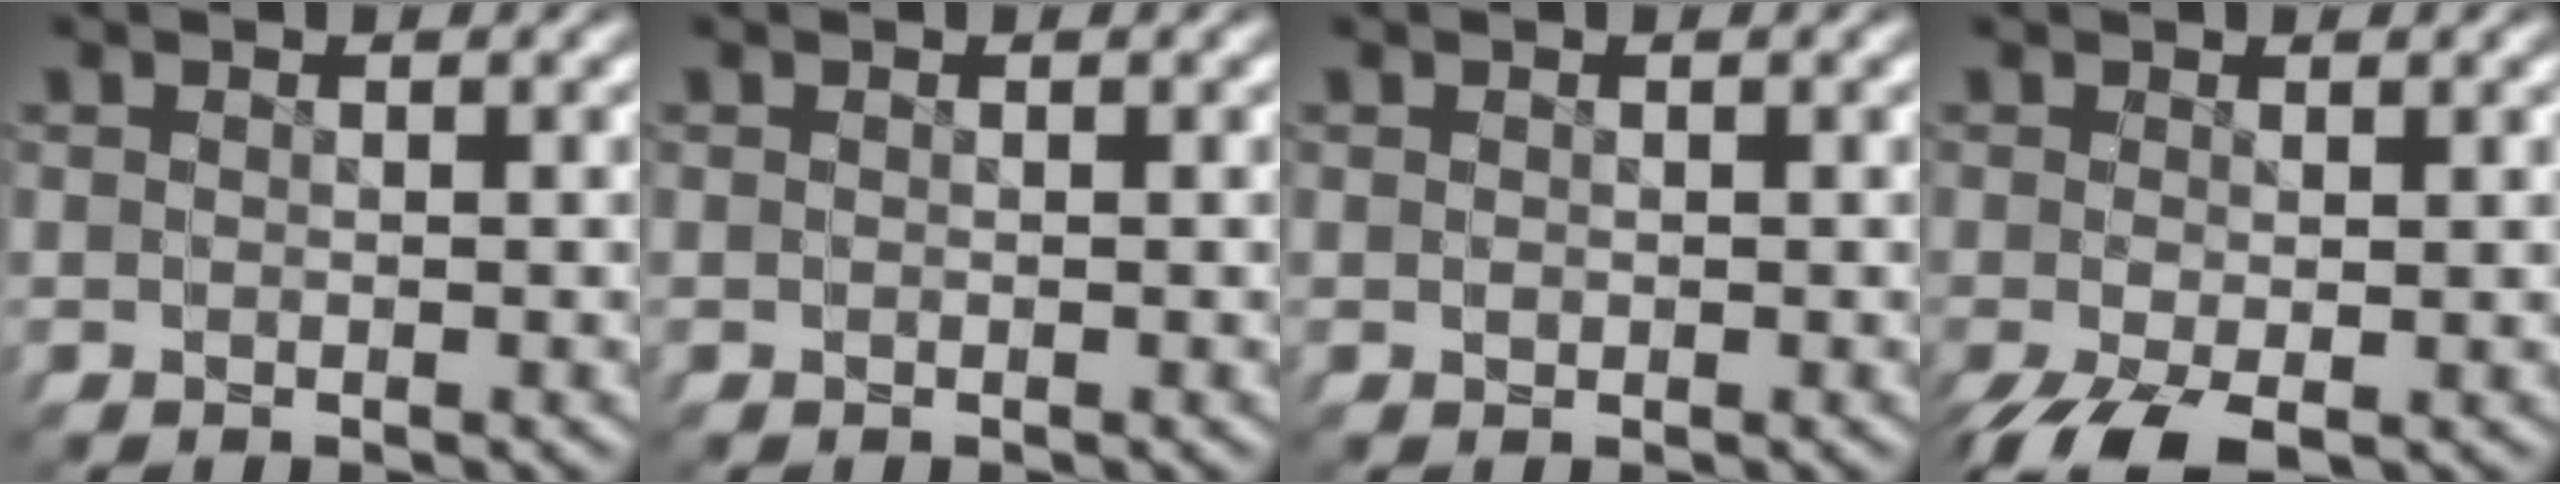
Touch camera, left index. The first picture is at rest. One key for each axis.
{"total": 0.0}
{"total": 0.7, "fx": 0.4, "fy": 0.5, "fz": 0.2, "tx": -0.001, "ty": -0.001, "tz": 0.008}
{"total": 0.6, "fx": -0.4, "fy": 0.1, "fz": 0.5, "tx": 0.012, "ty": -0.001, "tz": -0.002}